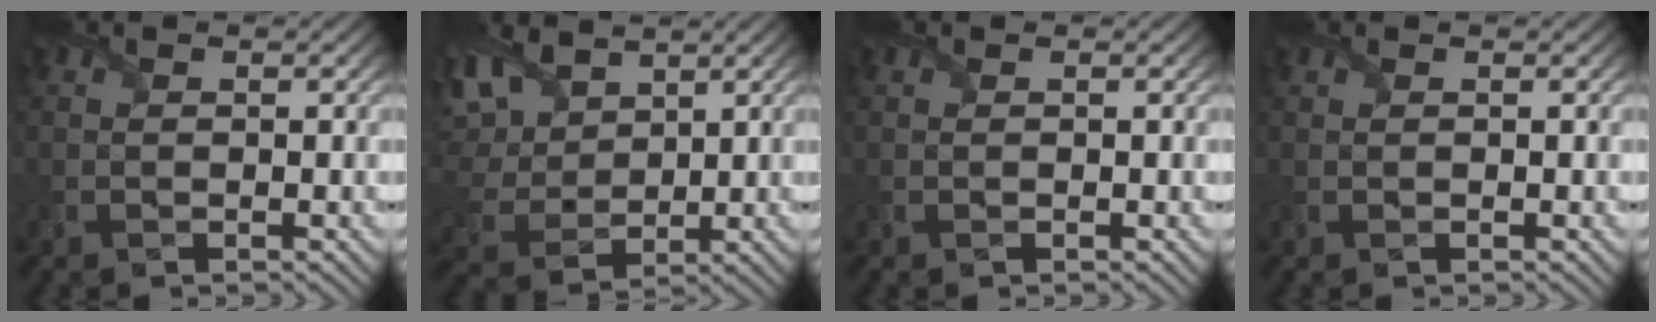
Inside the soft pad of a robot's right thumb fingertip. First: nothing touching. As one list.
[{"total": 10.1, "force": [5.0, 5.9, 6.4], "torque": [-0.191, 0.019, 0.095]}, {"total": 0.0}, {"total": 0.0}]